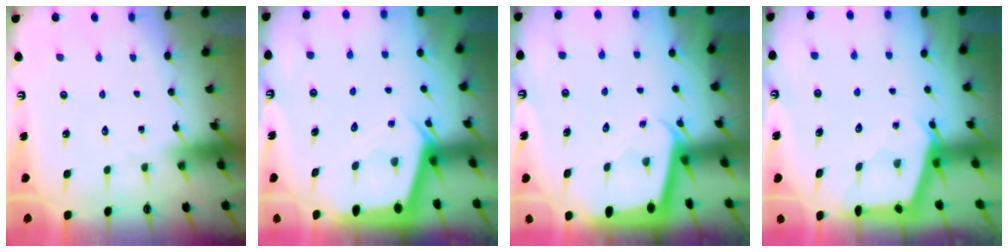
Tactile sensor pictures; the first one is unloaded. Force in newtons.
{"total": 2.3, "press": 2.3, "slide": 0.2}
{"total": 1.7, "press": 1.7, "slide": 0.1}
{"total": 2.5, "press": 2.5, "slide": 0.3}